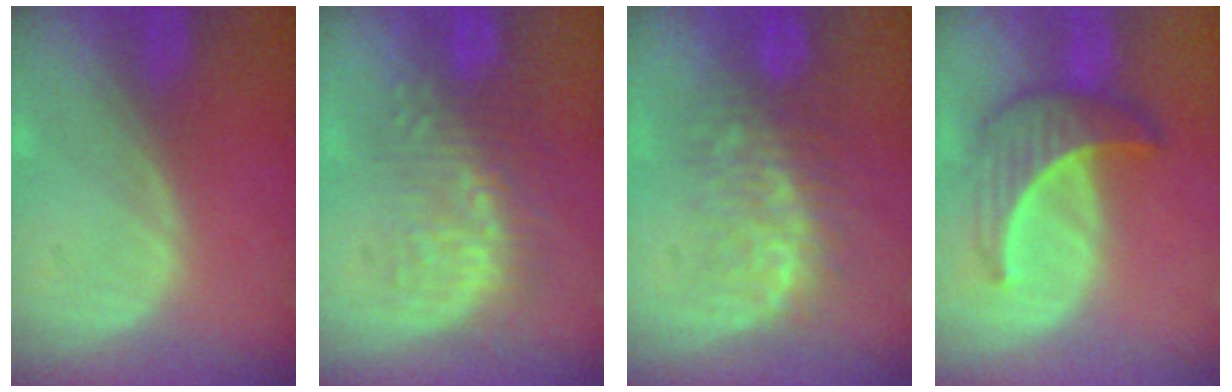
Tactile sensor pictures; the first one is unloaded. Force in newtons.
{"total": 8.9, "press": 8.6, "slide": 2.0}
{"total": 7.8, "press": 7.6, "slide": 1.7}
{"total": 6.6, "press": 6.3, "slide": 2.0}